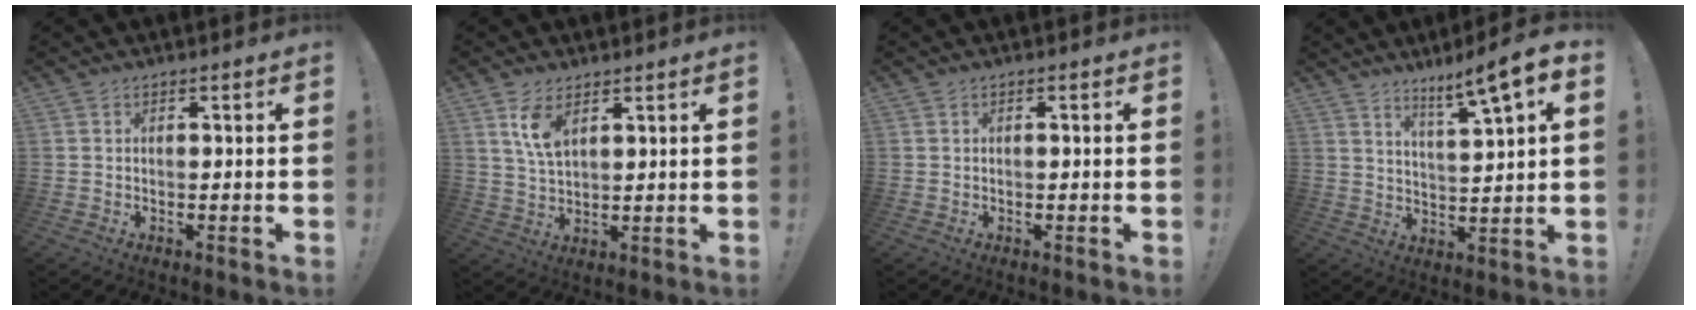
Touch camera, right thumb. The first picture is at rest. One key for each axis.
{"total": 6.9, "fx": 3.9, "fy": 2.9, "fz": 4.9, "tx": -0.089, "ty": -0.014, "tz": 0.070}
{"total": 0.7, "fx": -0.2, "fy": -0.1, "fz": 0.6, "tx": -0.005, "ty": -0.003, "tz": -0.005}
{"total": 9.4, "fx": 6.2, "fy": 0.2, "fz": 7.0, "tx": -0.107, "ty": -0.043, "tz": 0.093}